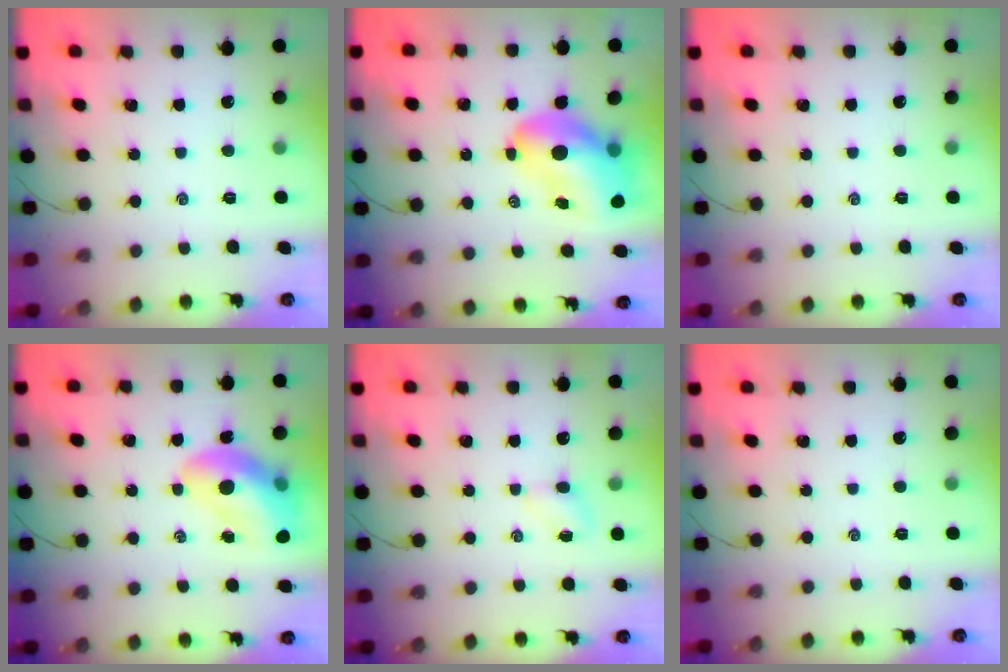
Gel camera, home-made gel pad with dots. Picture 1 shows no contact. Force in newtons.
{"total": 12.6, "press": 12.1, "slide": 3.4}
{"total": 0.0}
{"total": 13.6, "press": 13.1, "slide": 3.9}
{"total": 2.8, "press": 2.6, "slide": 1.0}
{"total": 0.0}